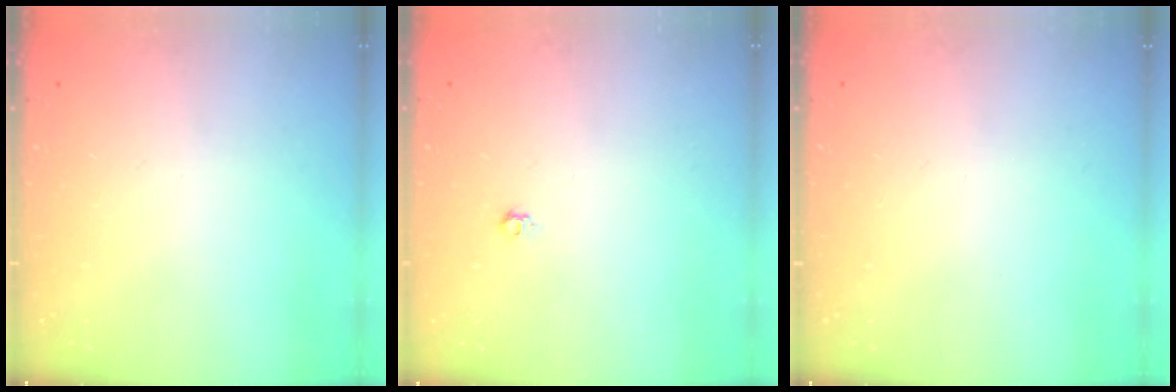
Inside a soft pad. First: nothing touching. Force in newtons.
{"total": 3.5, "press": 3.4, "slide": 0.6}
{"total": 0.0}